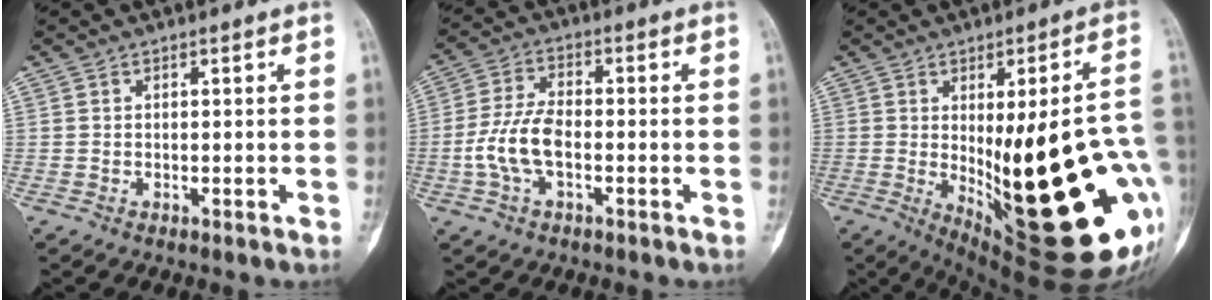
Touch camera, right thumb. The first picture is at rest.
{"total": 8.3, "force": [-2.0, 4.2, 6.9], "torque": [-0.152, 0.023, -0.040]}
{"total": 33.0, "force": [-4.8, 10.2, 31.0], "torque": [-0.339, -0.013, -0.042]}